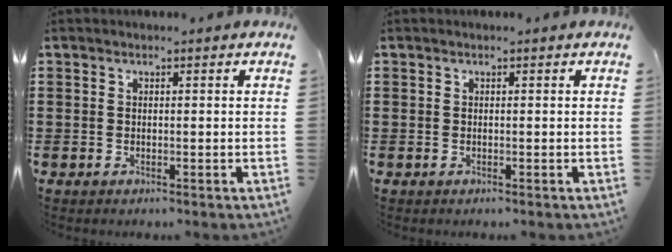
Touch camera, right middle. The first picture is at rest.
{"total": 0.0}